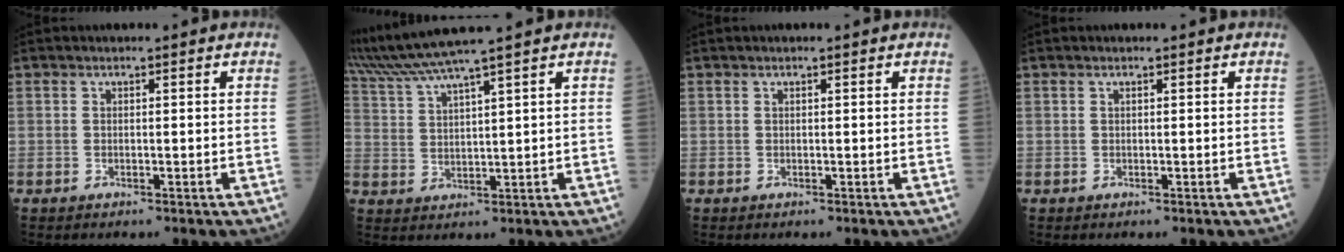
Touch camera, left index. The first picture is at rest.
{"total": 8.4, "force": [7.3, -2.3, 3.5], "torque": [-0.076, 0.012, 0.145]}
{"total": 0.0}
{"total": 0.0}